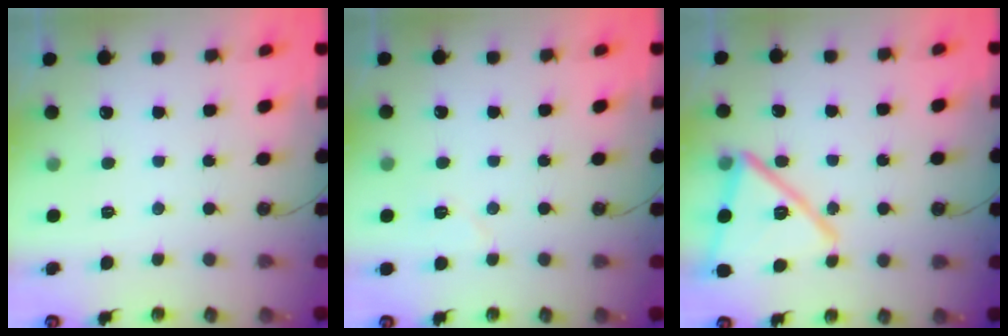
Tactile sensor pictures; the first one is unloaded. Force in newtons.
{"total": 6.8, "press": 4.3, "slide": 5.2}
{"total": 18.0, "press": 18.0, "slide": 1.1}